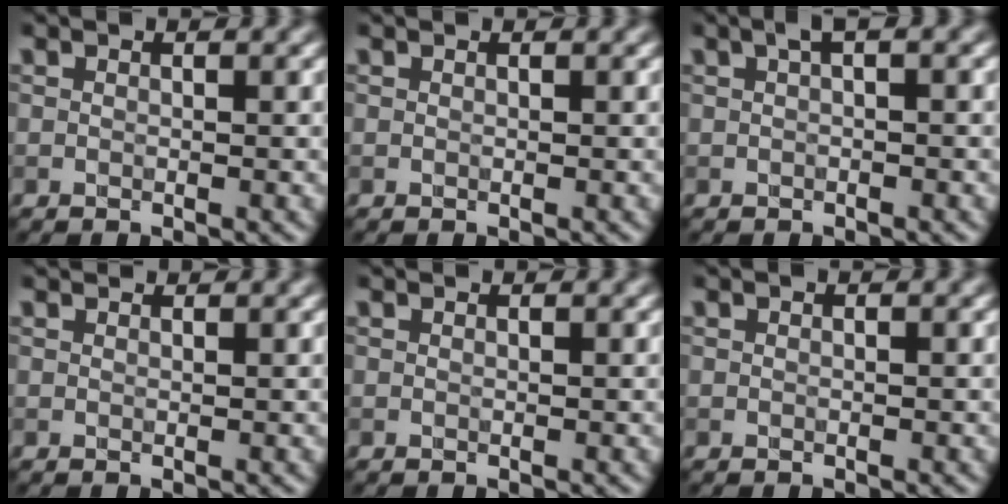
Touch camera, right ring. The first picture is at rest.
{"total": 0.0}
{"total": 1.0, "force": [0.3, 0.1, 1.0], "torque": [-0.018, 0.005, 0.006]}
{"total": 1.0, "force": [0.9, 0.2, 0.2], "torque": [-0.008, -0.003, 0.008]}
{"total": 0.0}
{"total": 0.0}